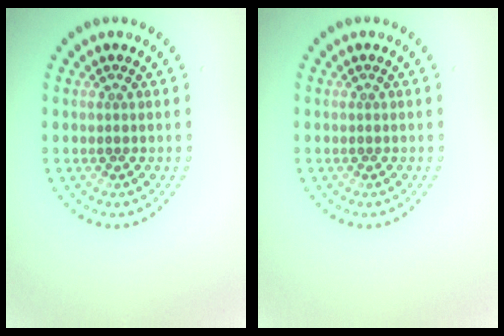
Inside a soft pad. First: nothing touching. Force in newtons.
{"total": 0.0}